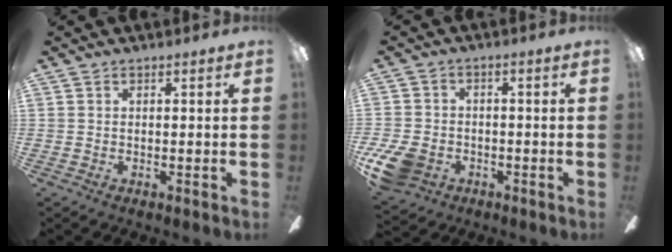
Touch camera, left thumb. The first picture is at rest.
{"total": 9.1, "force": [-4.3, 6.6, 4.6], "torque": [-0.102, 0.025, -0.081]}